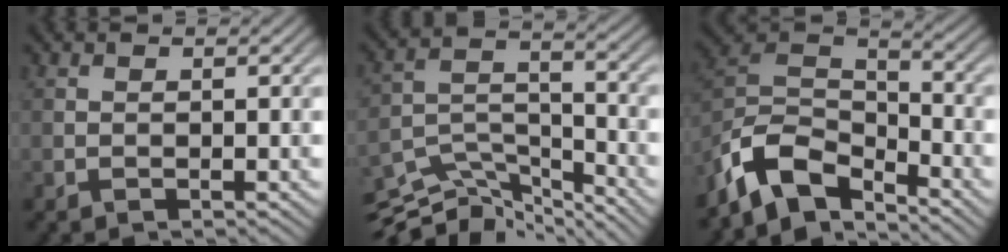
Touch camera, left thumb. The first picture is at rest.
{"total": 10.8, "force": [-9.2, 3.7, 4.2], "torque": [-0.095, -0.004, -0.160]}
{"total": 10.7, "force": [-7.6, 4.8, 5.9], "torque": [-0.122, -0.002, -0.166]}